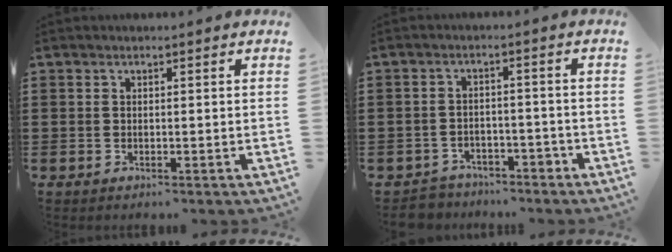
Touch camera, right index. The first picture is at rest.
{"total": 3.1, "force": [-2.9, 1.0, 0.1], "torque": [-0.011, 0.002, -0.059]}